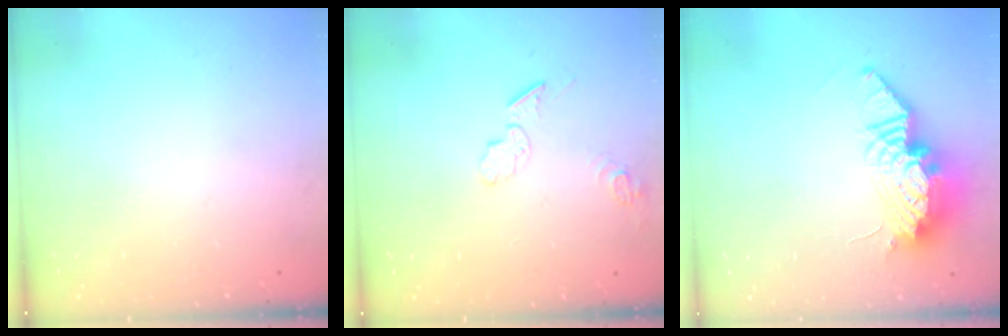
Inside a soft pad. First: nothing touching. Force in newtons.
{"total": 6.0, "press": 6.0, "slide": 0.7}
{"total": 18.4, "press": 15.1, "slide": 10.5}